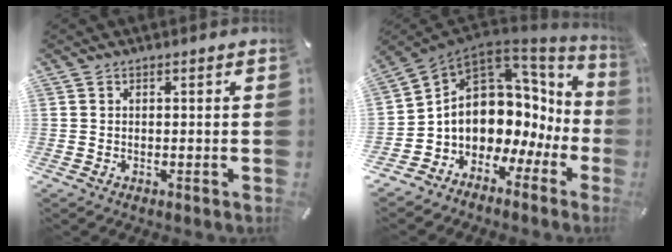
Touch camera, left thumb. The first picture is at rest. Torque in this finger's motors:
{"motor_torque": [0.76, 1.44, 1.07, 1.08, 0.16]}